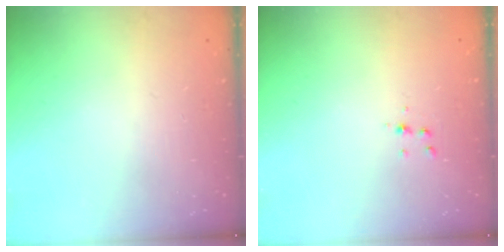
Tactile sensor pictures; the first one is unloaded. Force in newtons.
{"total": 4.4, "press": 4.3, "slide": 0.4}